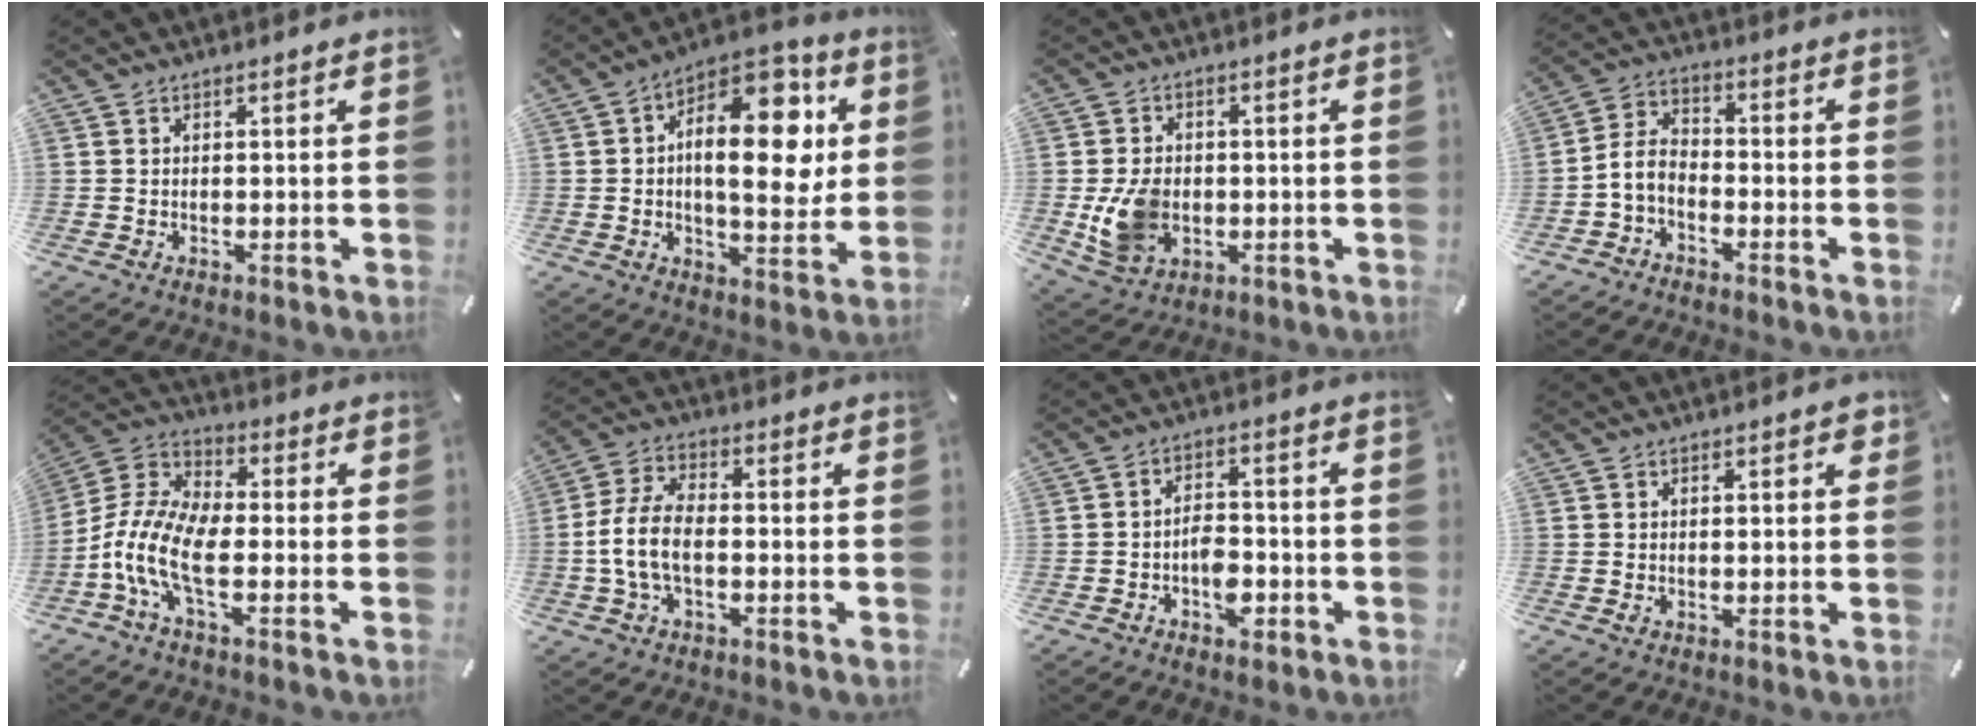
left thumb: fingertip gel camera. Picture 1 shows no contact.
{"total": 18.3, "force": [4.3, 9.2, 15.3], "torque": [-0.217, -0.024, 0.065]}
{"total": 9.3, "force": [-1.2, 7.3, 5.6], "torque": [-0.118, 0.003, -0.021]}
{"total": 5.4, "force": [-3.1, 3.4, 2.8], "torque": [-0.072, 0.007, -0.064]}
{"total": 11.8, "force": [-4.7, 5.6, 9.2], "torque": [-0.218, -0.009, -0.094]}
{"total": 8.8, "force": [-2.0, 4.9, 7.1], "torque": [-0.155, 0.003, -0.037]}
{"total": 6.3, "force": [-2.8, 3.9, 4.0], "torque": [-0.060, 0.014, -0.048]}
{"total": 1.8, "force": [0.7, 1.0, 1.4], "torque": [-0.013, -0.002, 0.008]}